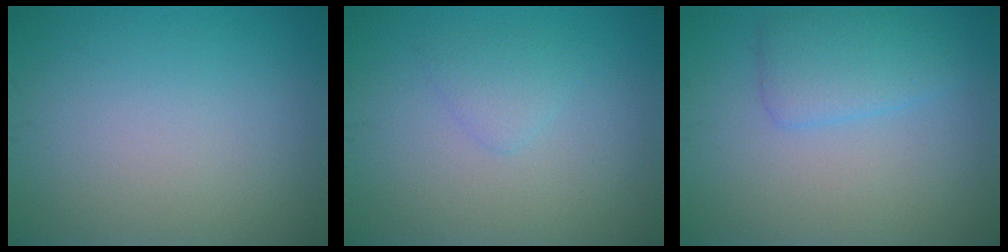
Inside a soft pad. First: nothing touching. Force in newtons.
{"total": 1.4, "press": 1.4, "slide": 0.1}
{"total": 3.0, "press": 3.0, "slide": 0.2}